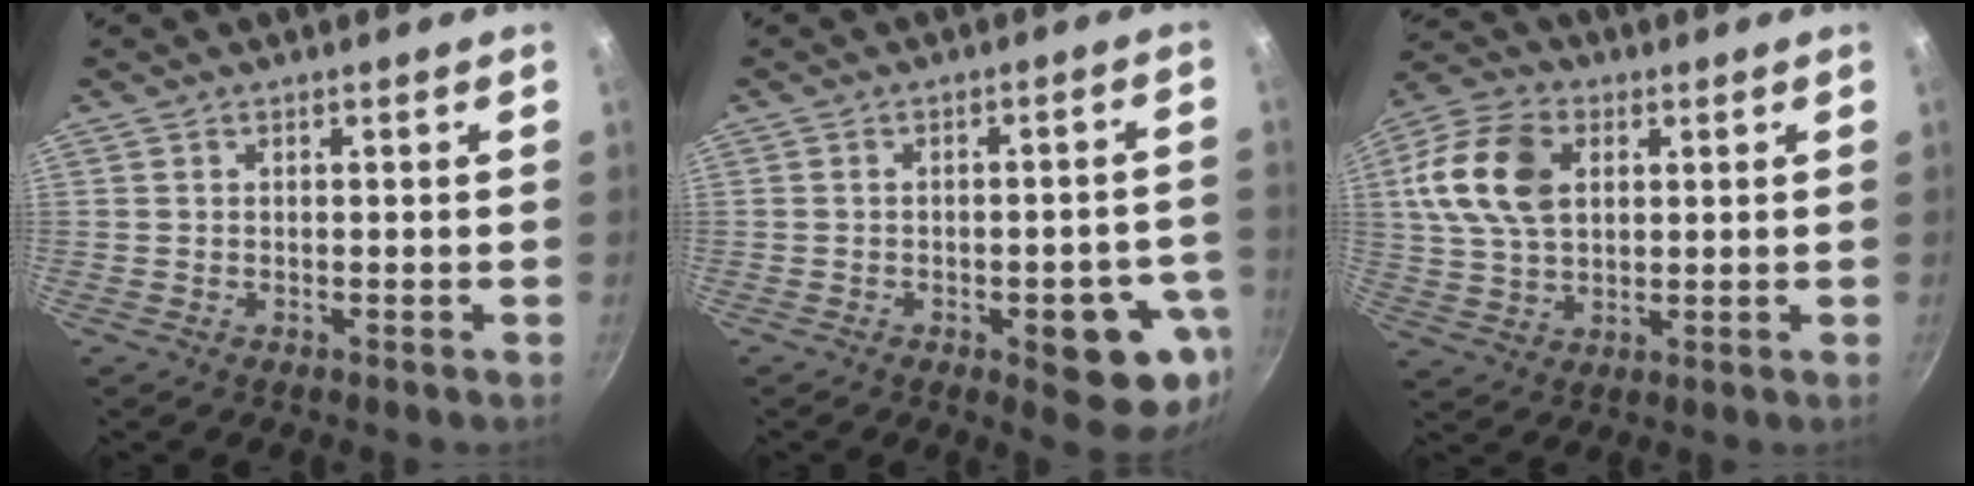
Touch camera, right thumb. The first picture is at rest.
{"total": 11.5, "force": [-4.1, 4.5, 9.8], "torque": [-0.082, 0.017, -0.049]}
{"total": 14.5, "force": [3.4, 9.8, 10.2], "torque": [-0.184, 0.006, 0.056]}